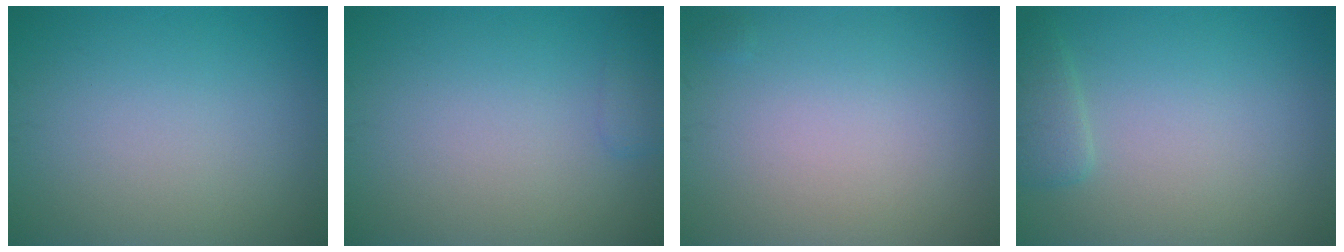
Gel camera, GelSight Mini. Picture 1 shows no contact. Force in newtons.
{"total": 1.1, "press": 1.1, "slide": 0.1}
{"total": 0.0}
{"total": 1.6, "press": 1.6, "slide": 0.2}